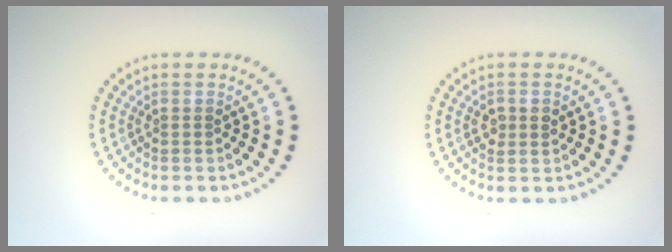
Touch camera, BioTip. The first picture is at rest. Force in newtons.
{"total": 1.5, "press": 1.5, "slide": 0.1}